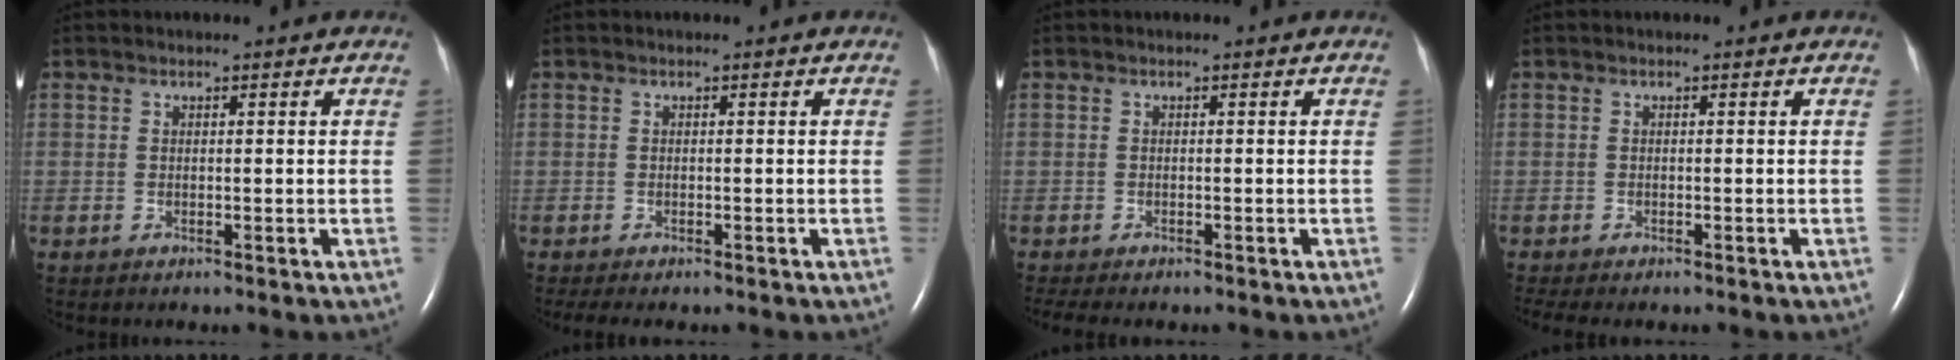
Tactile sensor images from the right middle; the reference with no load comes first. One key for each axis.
{"total": 3.5, "fx": -2.8, "fy": 1.1, "fz": 1.9, "tx": -0.028, "ty": -0.011, "tz": -0.037}
{"total": 4.9, "fx": -4.0, "fy": 1.3, "fz": 2.4, "tx": -0.036, "ty": -0.010, "tz": -0.056}
{"total": 4.2, "fx": -3.5, "fy": 1.2, "fz": 2.1, "tx": -0.032, "ty": -0.009, "tz": -0.048}